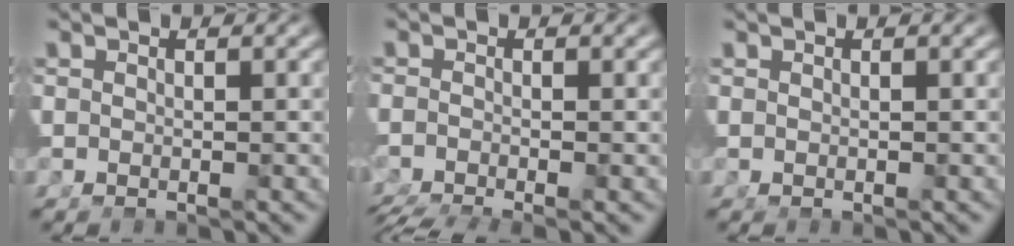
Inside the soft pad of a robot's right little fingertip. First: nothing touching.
{"total": 5.3, "force": [-4.3, 2.1, 2.2], "torque": [-0.037, -0.021, -0.061]}
{"total": 0.0}